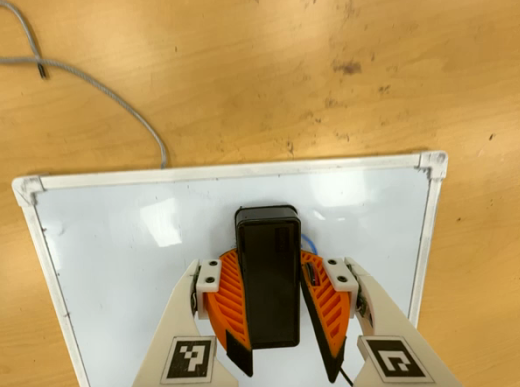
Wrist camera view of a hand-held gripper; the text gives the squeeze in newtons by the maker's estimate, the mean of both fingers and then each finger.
{"total": 13.6, "left": 15.4, "right": 11.9}